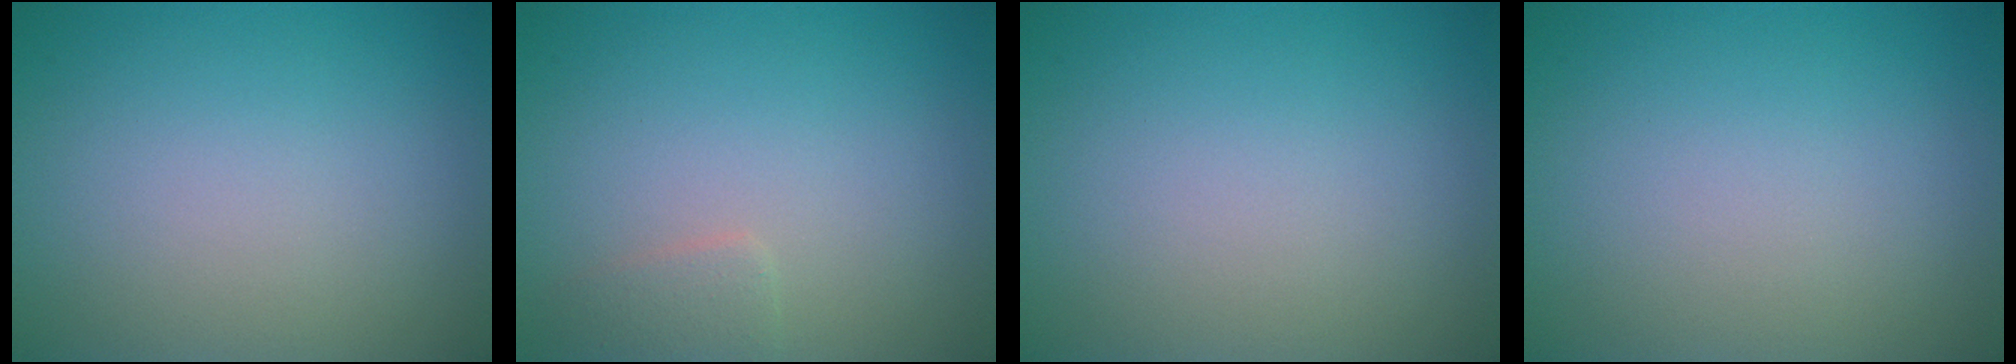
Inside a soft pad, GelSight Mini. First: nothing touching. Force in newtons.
{"total": 1.2, "press": 1.2, "slide": 0.0}
{"total": 0.0}
{"total": 0.0}